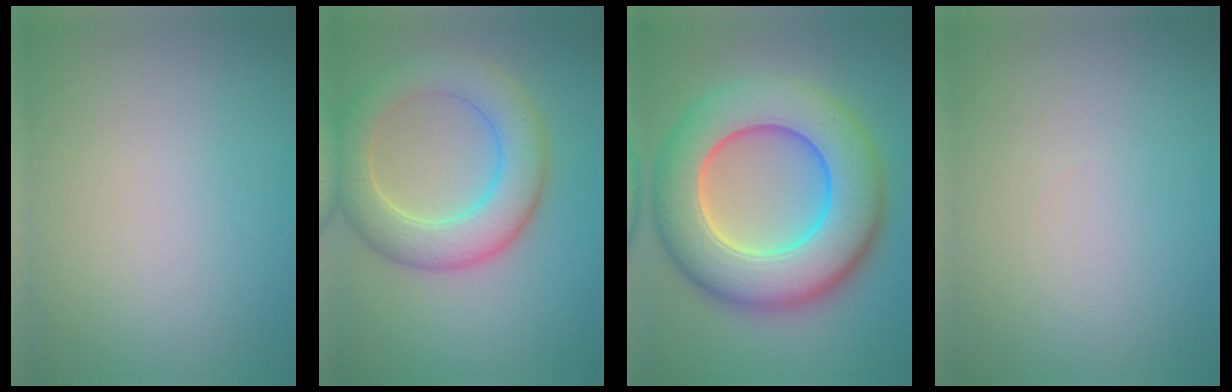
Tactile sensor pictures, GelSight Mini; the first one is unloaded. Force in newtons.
{"total": 6.5, "press": 6.5, "slide": 0.7}
{"total": 12.6, "press": 12.5, "slide": 0.8}
{"total": 0.0}